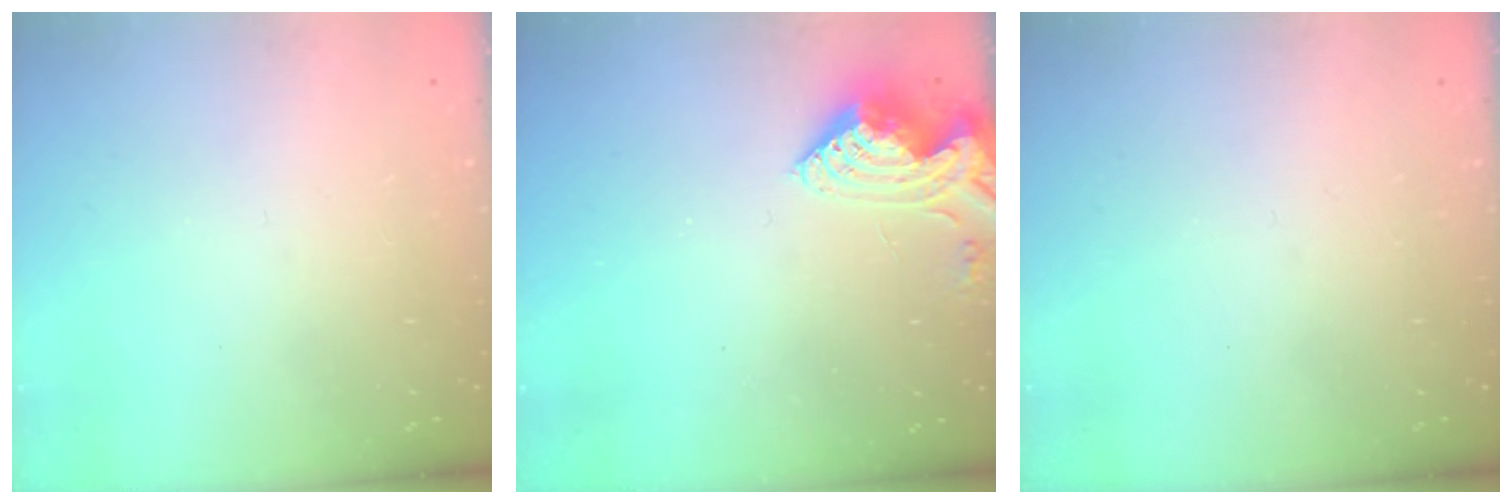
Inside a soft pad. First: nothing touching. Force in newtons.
{"total": 9.3, "press": 9.3, "slide": 0.4}
{"total": 0.0}